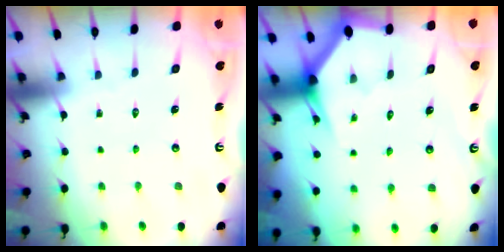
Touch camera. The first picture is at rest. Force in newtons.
{"total": 2.7, "press": 2.7, "slide": 0.1}